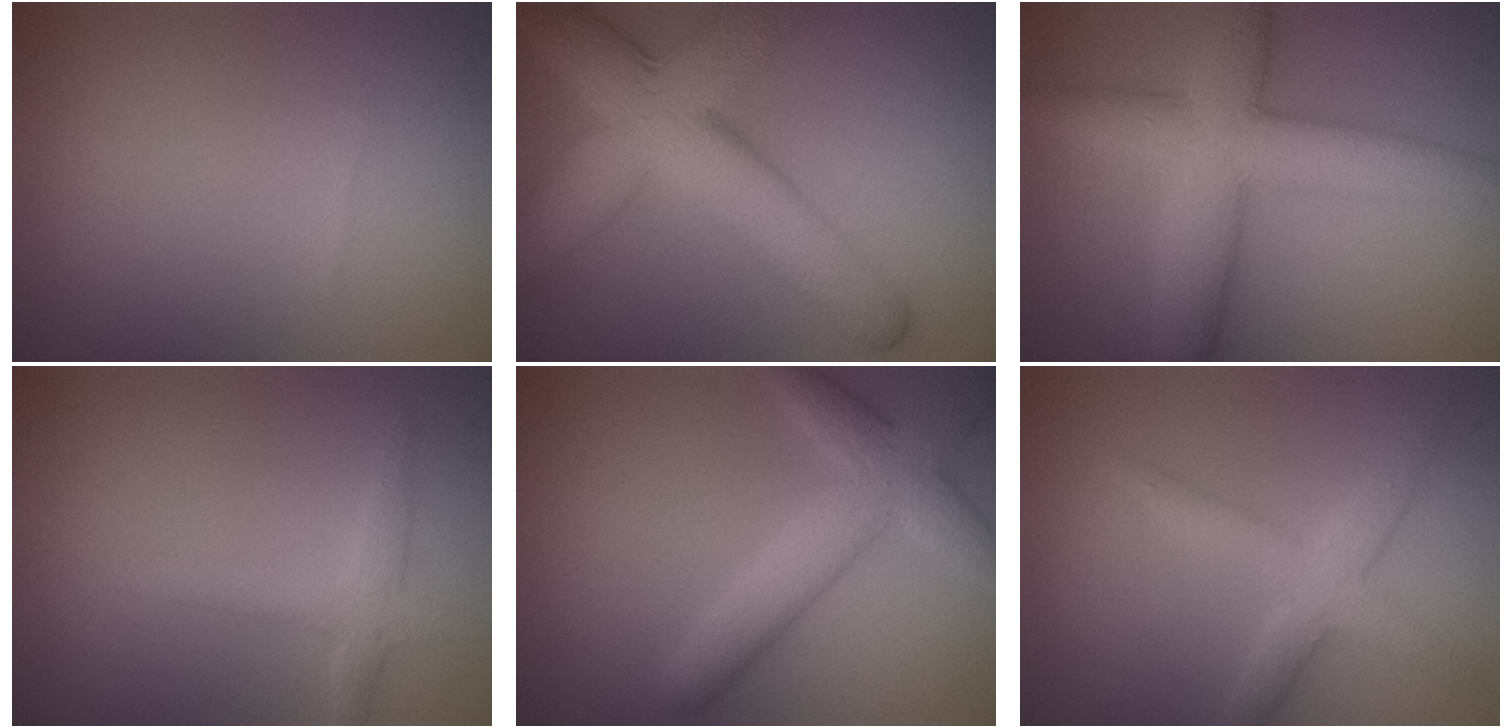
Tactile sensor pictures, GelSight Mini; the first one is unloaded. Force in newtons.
{"total": 9.3, "press": 9.3, "slide": 0.2}
{"total": 7.6, "press": 7.6, "slide": 0.1}
{"total": 2.2, "press": 2.2, "slide": 0.1}
{"total": 4.5, "press": 4.5, "slide": 0.3}
{"total": 3.0, "press": 3.0, "slide": 0.1}